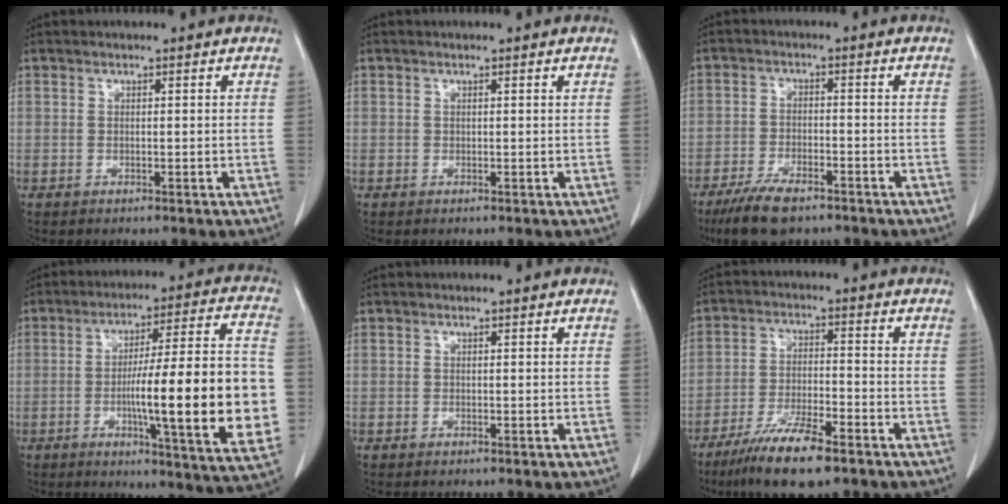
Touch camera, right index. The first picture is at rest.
{"total": 0.0}
{"total": 7.8, "force": [-5.8, 2.4, 4.7], "torque": [-0.089, -0.014, -0.104]}
{"total": 22.0, "force": [-3.2, 1.5, 21.8], "torque": [-0.266, 0.009, -0.044]}
{"total": 0.0}
{"total": 10.3, "force": [-7.2, 1.9, 7.2], "torque": [-0.134, -0.022, -0.128]}